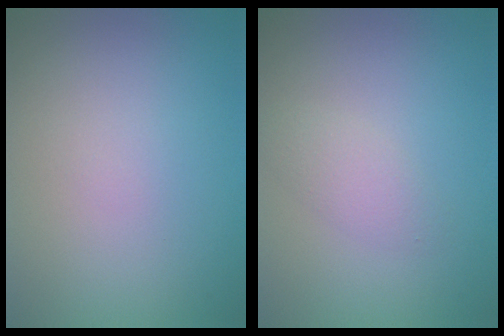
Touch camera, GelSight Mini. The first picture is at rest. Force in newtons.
{"total": 1.7, "press": 1.6, "slide": 0.0}